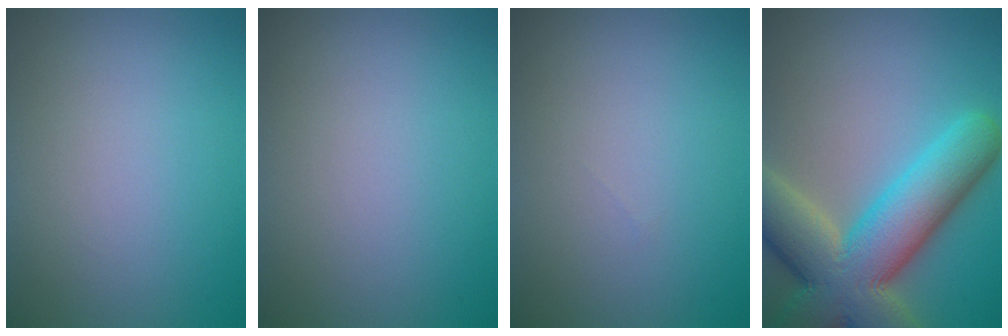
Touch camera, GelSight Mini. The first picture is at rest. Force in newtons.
{"total": 0.0}
{"total": 0.0}
{"total": 12.5, "press": 12.4, "slide": 1.0}